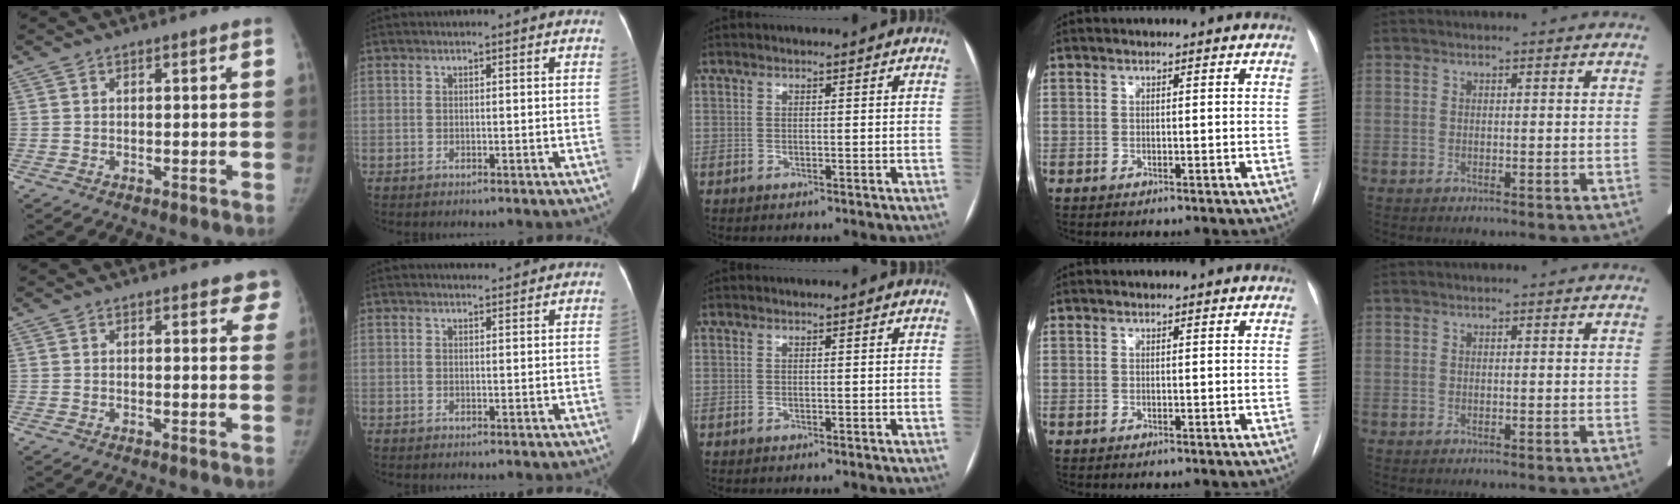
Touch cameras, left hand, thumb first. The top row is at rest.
{"thumb": {"total": 3.7, "force": [3.1, 1.8, 1.2], "torque": [0.024, -0.011, 0.018]}, "index": {"total": 1.5, "force": [1.5, 0.2, 0.0], "torque": [-0.009, 0.005, 0.026]}}